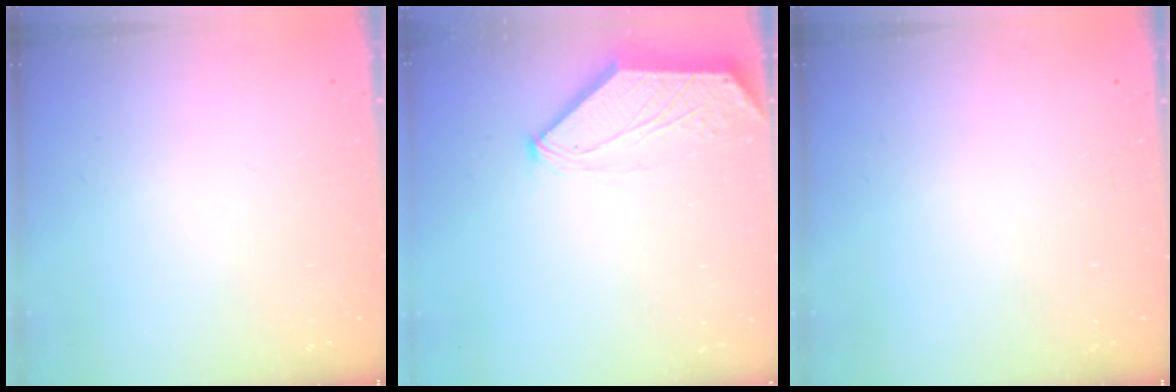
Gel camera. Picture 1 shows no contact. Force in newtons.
{"total": 0.0}
{"total": 0.0}